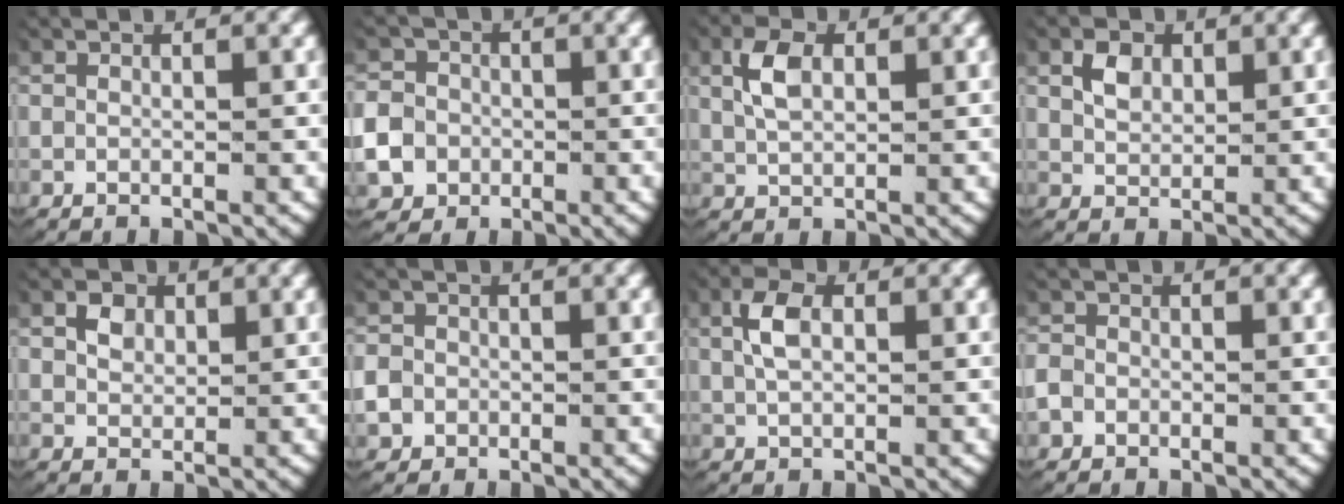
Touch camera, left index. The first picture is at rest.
{"total": 6.4, "force": [-1.3, 6.0, 2.0], "torque": [-0.055, -0.017, -0.026]}
{"total": 3.0, "force": [1.1, 1.6, 2.3], "torque": [-0.055, -0.002, 0.025]}
{"total": 2.1, "force": [1.0, 1.3, 1.2], "torque": [-0.027, -0.007, 0.026]}
{"total": 1.6, "force": [0.8, 1.1, 0.9], "torque": [-0.016, -0.006, 0.021]}
{"total": 3.6, "force": [-0.7, 3.4, 0.9], "torque": [-0.041, -0.012, -0.013]}
{"total": 3.0, "force": [0.9, 1.6, 2.4], "torque": [-0.056, 0.000, 0.020]}
{"total": 2.2, "force": [-0.6, 2.0, 0.6], "torque": [-0.029, -0.007, -0.011]}